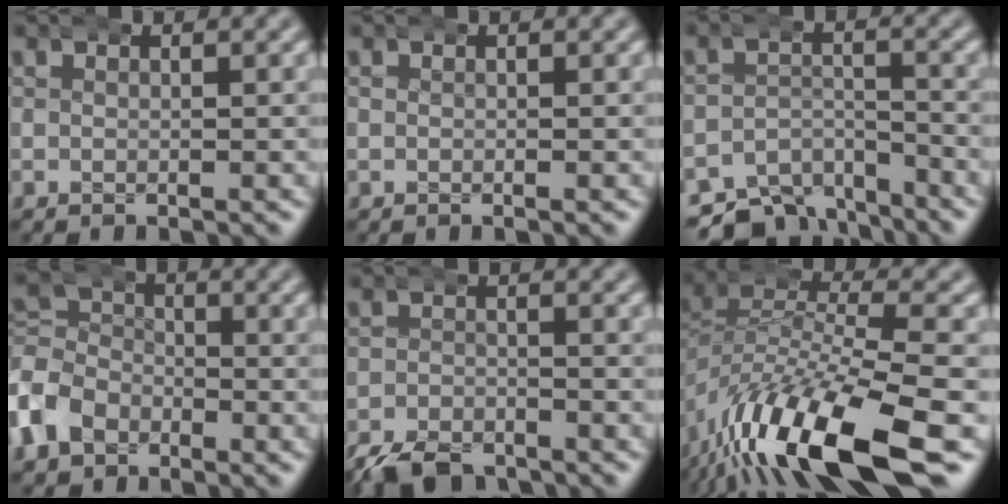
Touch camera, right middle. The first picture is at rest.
{"total": 0.0}
{"total": 7.3, "force": [-6.2, 3.3, 2.0], "torque": [-0.013, -0.019, -0.103]}
{"total": 6.0, "force": [-1.6, 5.5, 1.8], "torque": [-0.051, -0.016, -0.026]}
{"total": 4.4, "force": [-4.0, 1.5, 1.0], "torque": [-0.014, -0.010, -0.068]}
{"total": 10.5, "force": [-3.4, 5.0, 8.6], "torque": [-0.165, -0.020, -0.044]}